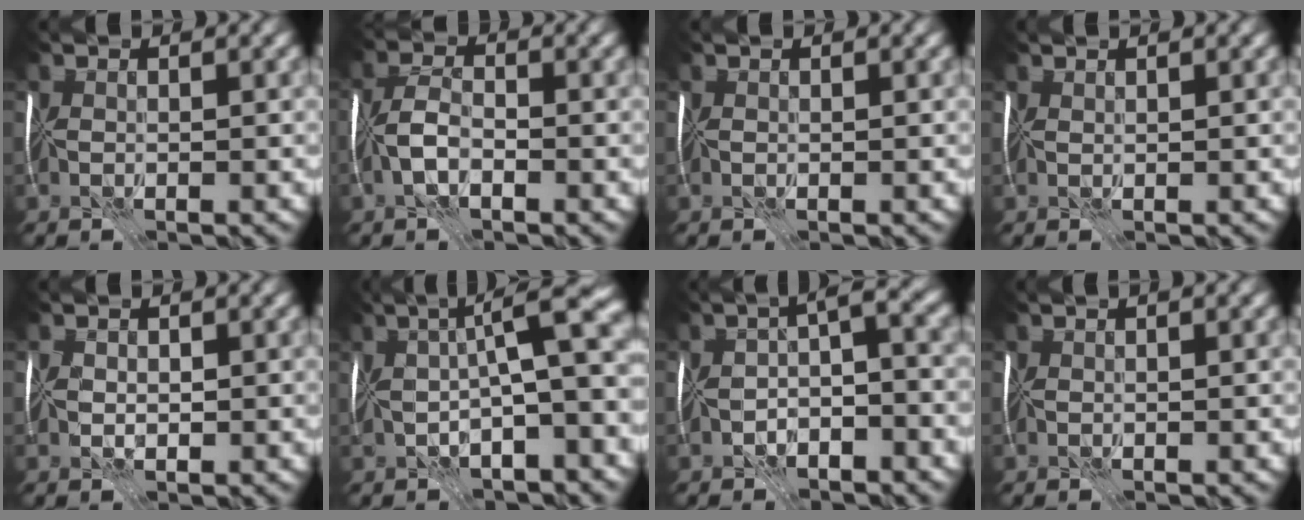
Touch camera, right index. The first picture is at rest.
{"total": 3.0, "force": [-1.6, 1.2, 2.2], "torque": [-0.050, 0.005, -0.041]}
{"total": 0.0}
{"total": 0.7, "force": [0.6, -0.5, -0.1], "torque": [-0.002, -0.003, 0.010]}
{"total": 0.7, "force": [-0.1, 0.7, 0.3], "torque": [-0.011, -0.001, -0.003]}
{"total": 9.5, "force": [0.7, 2.3, 9.2], "torque": [-0.139, 0.016, 0.004]}
{"total": 4.1, "force": [-2.1, 1.4, 3.2], "torque": [-0.046, 0.007, -0.046]}
{"total": 0.7, "force": [0.4, 0.0, 0.5], "torque": [-0.005, 0.001, 0.008]}